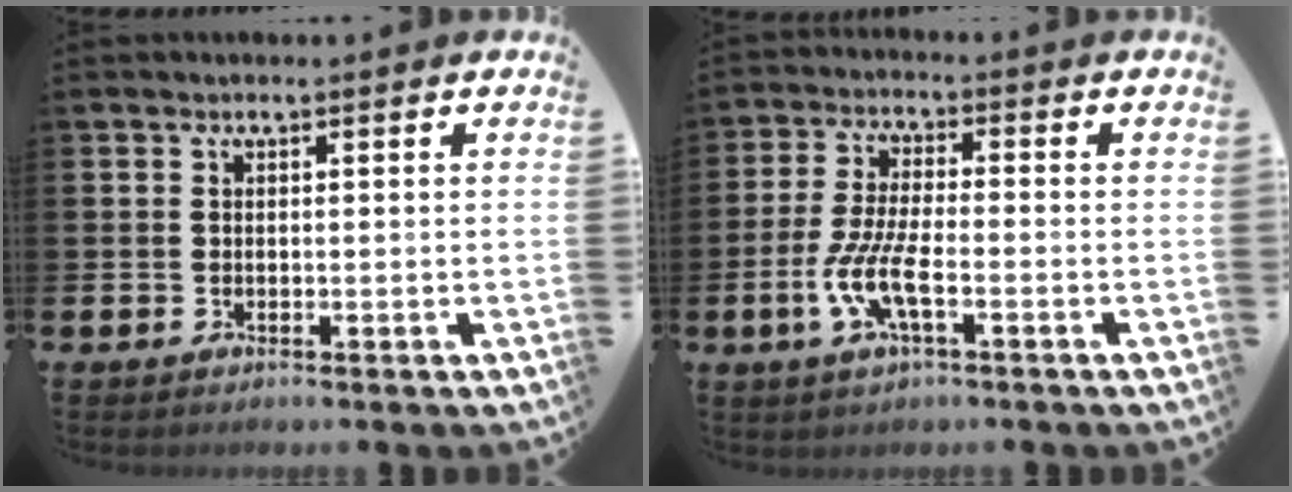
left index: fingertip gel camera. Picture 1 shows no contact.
{"total": 6.4, "force": [-2.4, 1.6, 5.7], "torque": [-0.126, -0.006, -0.045]}